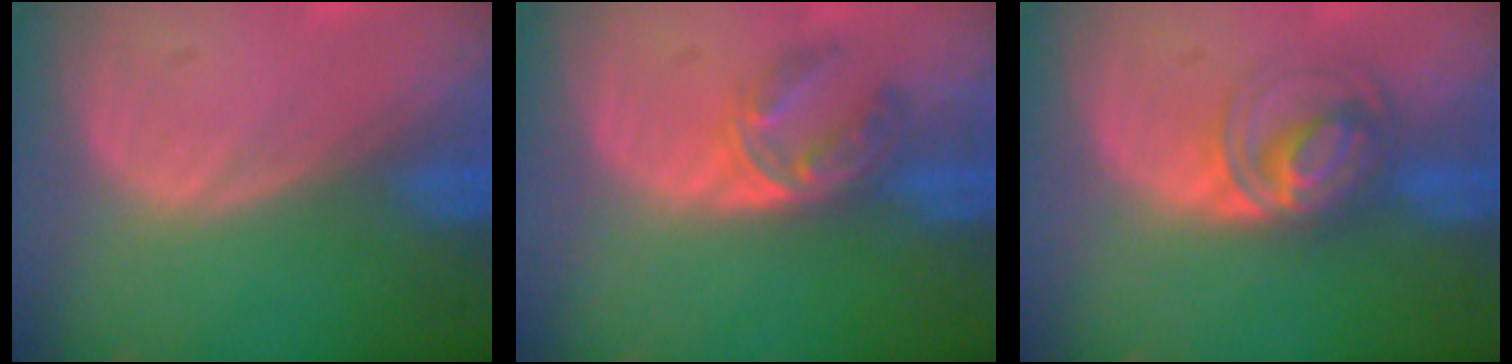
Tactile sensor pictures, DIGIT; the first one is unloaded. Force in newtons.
{"total": 5.8, "press": 4.7, "slide": 3.5}
{"total": 6.4, "press": 5.8, "slide": 2.8}